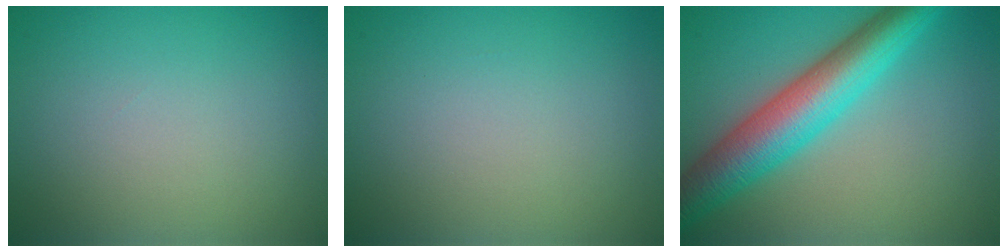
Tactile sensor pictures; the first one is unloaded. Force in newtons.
{"total": 0.0}
{"total": 7.9, "press": 7.9, "slide": 0.1}